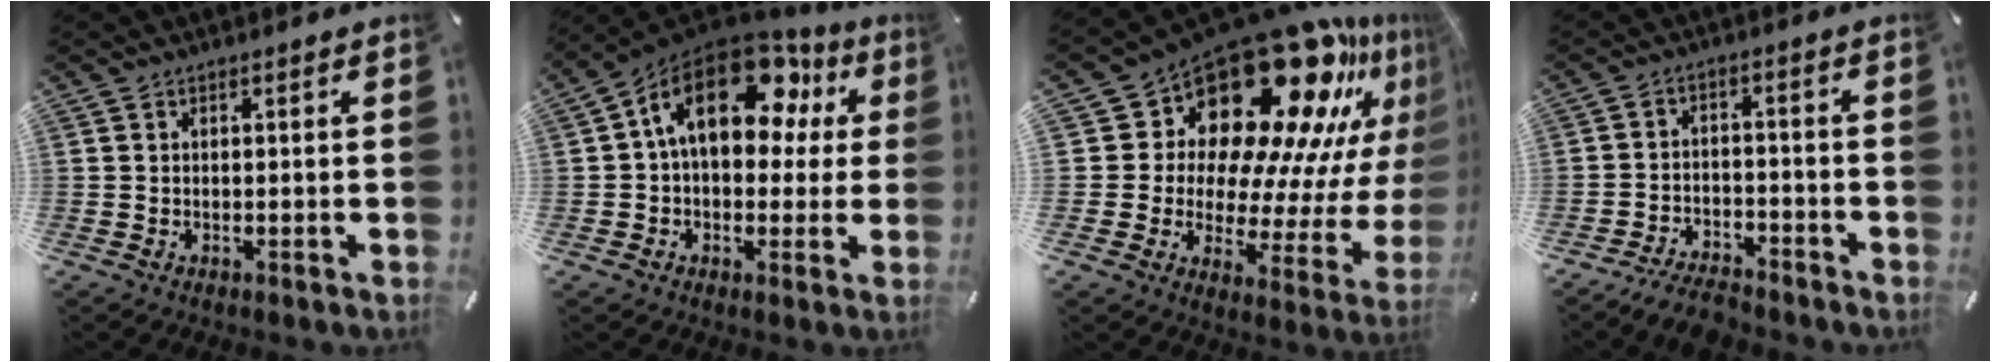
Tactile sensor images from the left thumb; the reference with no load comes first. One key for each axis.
{"total": 20.2, "fx": 7.2, "fy": 12.1, "fz": 14.5, "tx": -0.234, "ty": -0.028, "tz": 0.121}
{"total": 24.1, "fx": 16.5, "fy": 12.8, "fz": 12.1, "tx": -0.160, "ty": -0.157, "tz": 0.289}
{"total": 6.3, "fx": -5.8, "fy": 1.9, "fz": 1.6, "tx": -0.030, "ty": 0.030, "tz": -0.112}